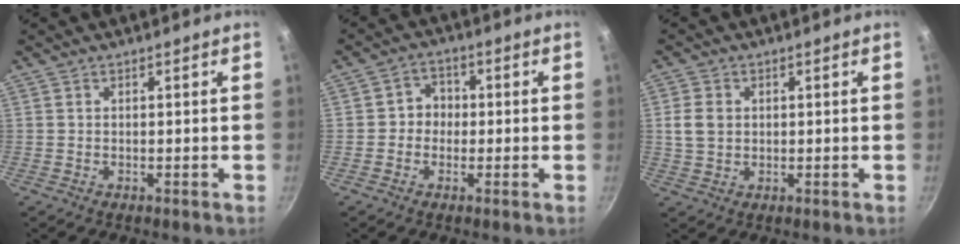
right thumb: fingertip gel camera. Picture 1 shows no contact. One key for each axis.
{"total": 4.4, "fx": -0.4, "fy": 4.0, "fz": 1.7, "tx": 0.007, "ty": 0.013, "tz": -0.016}
{"total": 4.7, "fx": 0.7, "fy": 3.7, "fz": 2.8, "tx": -0.045, "ty": 0.002, "tz": 0.014}